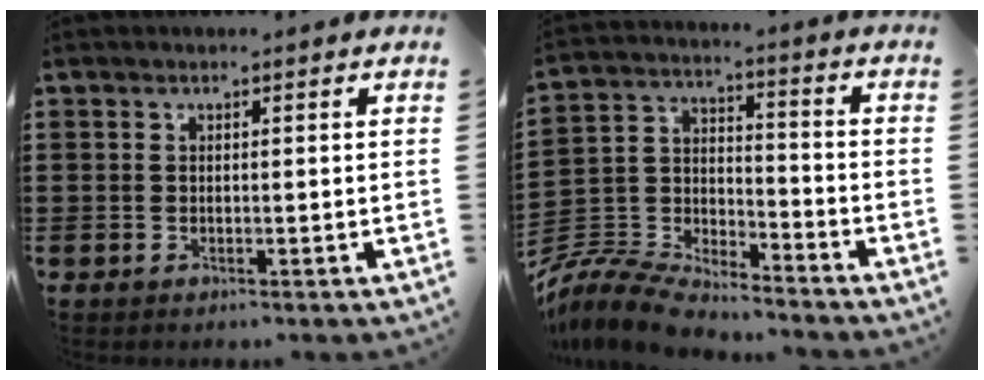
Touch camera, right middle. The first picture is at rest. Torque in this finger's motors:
{"motor_torque": [1.71, -0.42, 0.38, 0.13]}